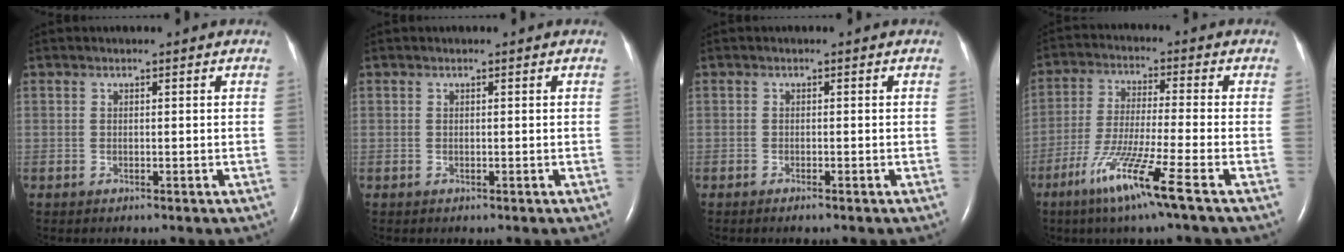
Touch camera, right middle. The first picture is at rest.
{"total": 0.0}
{"total": 0.9, "force": [-0.7, 0.0, 0.5], "torque": [-0.014, -0.002, -0.011]}
{"total": 10.8, "force": [-6.1, -1.3, 8.8], "torque": [-0.175, -0.035, -0.118]}